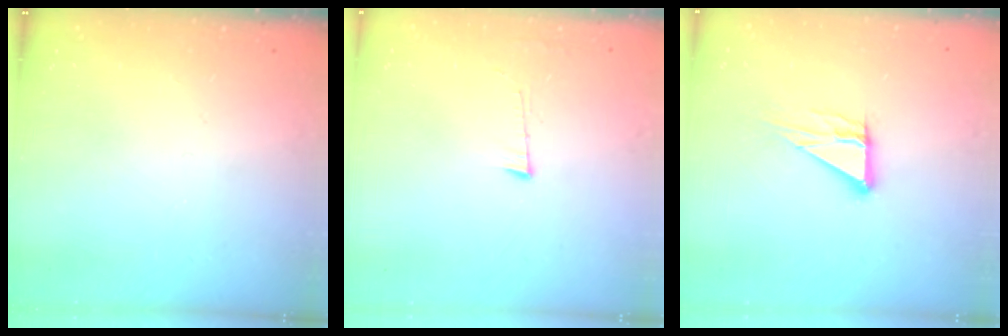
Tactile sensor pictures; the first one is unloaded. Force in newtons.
{"total": 4.5, "press": 4.0, "slide": 2.0}
{"total": 7.0, "press": 7.0, "slide": 0.5}